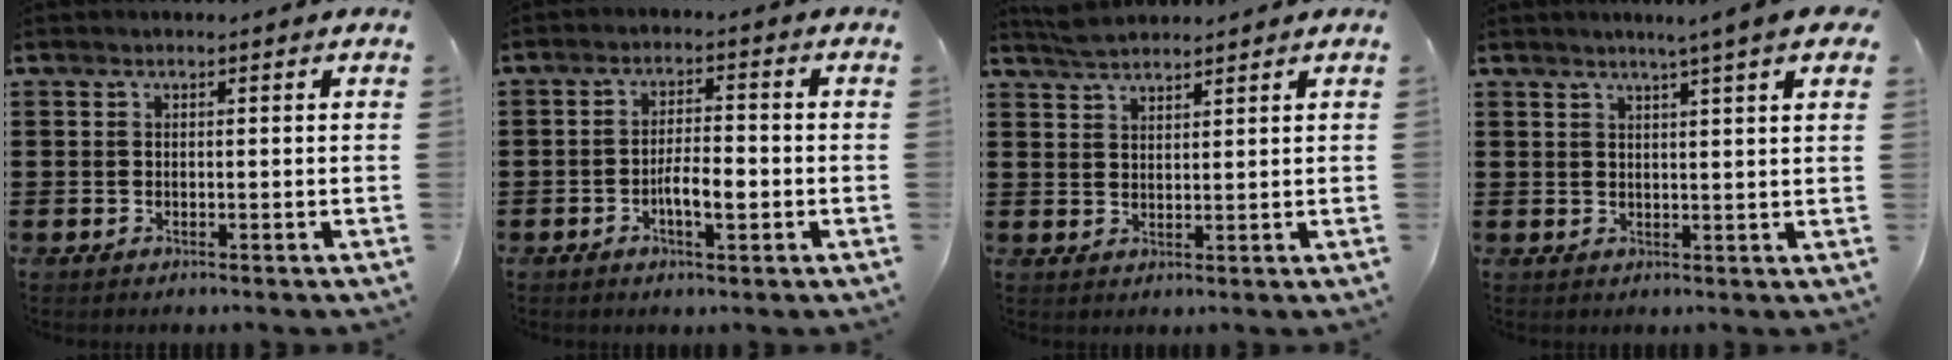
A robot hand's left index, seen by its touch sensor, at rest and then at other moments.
{"total": 4.4, "force": [-1.4, 1.5, 3.9], "torque": [-0.076, 0.004, -0.029]}
{"total": 3.0, "force": [2.9, 0.6, 0.7], "torque": [-0.022, 0.001, 0.056]}
{"total": 4.7, "force": [3.2, -0.3, 3.4], "torque": [-0.065, -0.006, 0.052]}